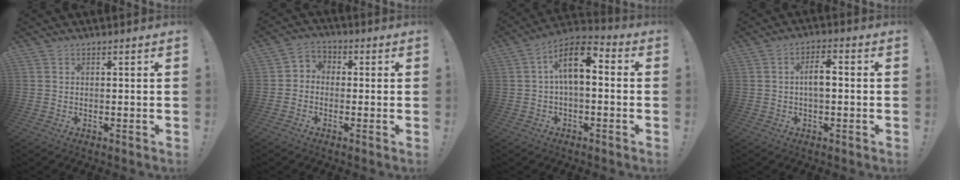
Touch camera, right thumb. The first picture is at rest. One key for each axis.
{"total": 4.2, "fx": -2.3, "fy": 3.2, "fz": 1.3, "tx": -0.032, "ty": 0.018, "tz": -0.042}
{"total": 11.3, "fx": 1.6, "fy": 5.4, "fz": 9.8, "tx": -0.161, "ty": 0.005, "tz": 0.028}
{"total": 5.8, "fx": -0.3, "fy": 2.4, "fz": 5.3, "tx": -0.098, "ty": 0.008, "tz": -0.009}